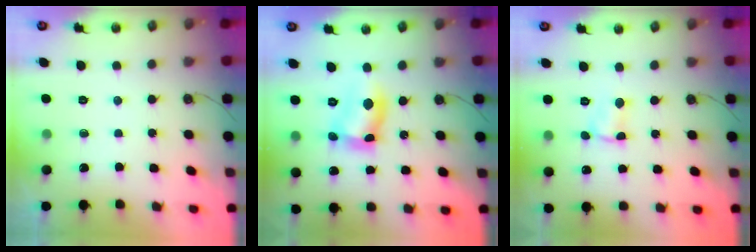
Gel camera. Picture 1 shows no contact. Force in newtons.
{"total": 11.8, "press": 11.7, "slide": 0.6}
{"total": 2.3, "press": 2.3, "slide": 0.3}